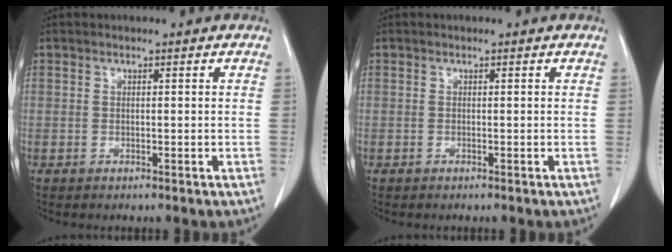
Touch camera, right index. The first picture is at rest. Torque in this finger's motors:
{"motor_torque": [-0.09, 0.07, 0.00, -0.01]}